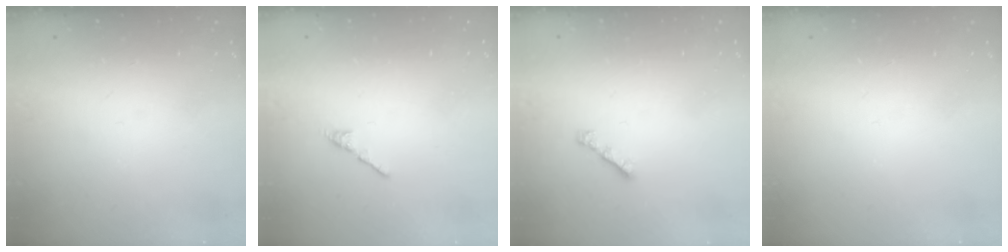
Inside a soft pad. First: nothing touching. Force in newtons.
{"total": 2.7, "press": 2.7, "slide": 0.7}
{"total": 2.6, "press": 2.5, "slide": 0.7}
{"total": 0.0}